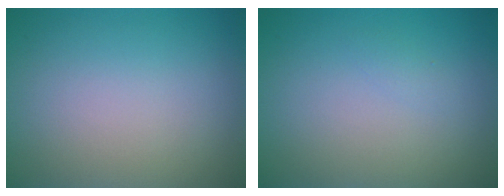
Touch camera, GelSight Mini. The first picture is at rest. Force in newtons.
{"total": 0.5, "press": 0.5, "slide": 0.0}